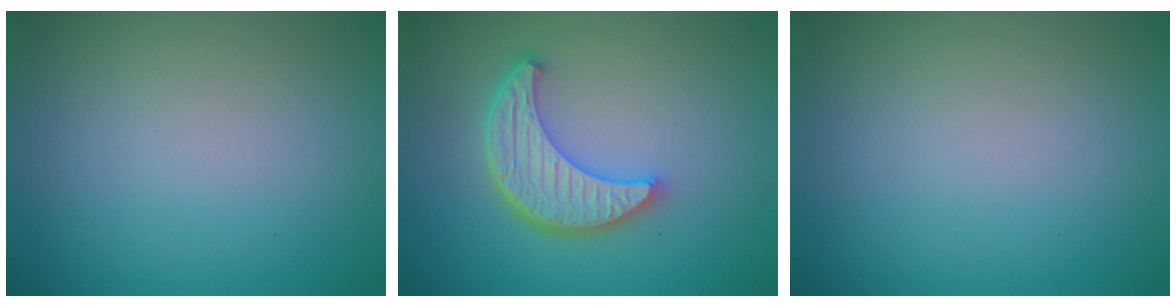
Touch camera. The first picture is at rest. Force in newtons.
{"total": 5.7, "press": 4.3, "slide": 3.7}
{"total": 0.0}